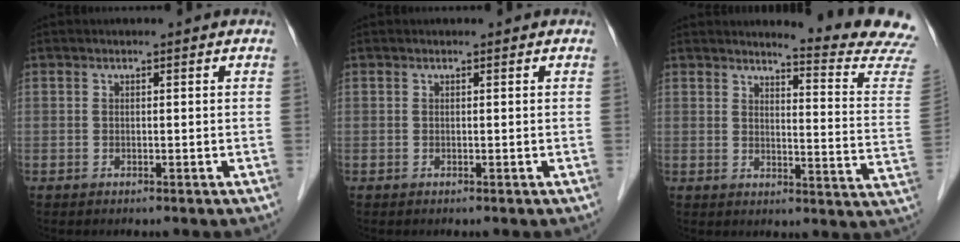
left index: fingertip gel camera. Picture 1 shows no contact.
{"total": 0.0}
{"total": 13.0, "force": [12.6, -2.2, 2.4], "torque": [-0.032, -0.118, 0.131]}